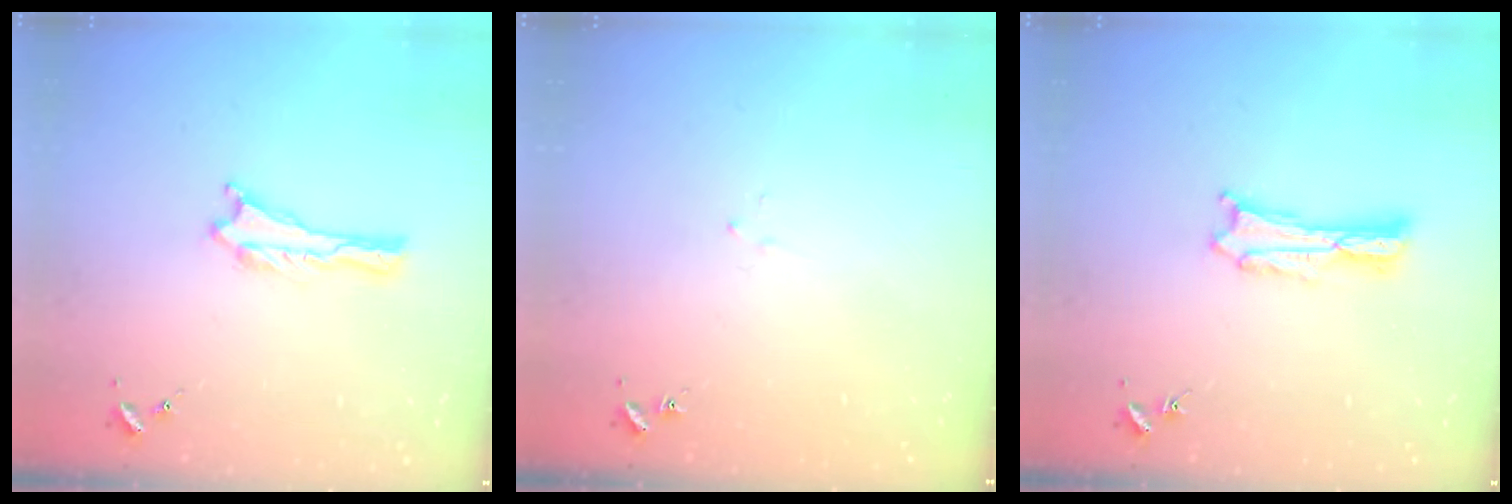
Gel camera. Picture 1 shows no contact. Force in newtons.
{"total": 1.8, "press": 1.8, "slide": 0.1}
{"total": 1.2, "press": 1.2, "slide": 0.2}